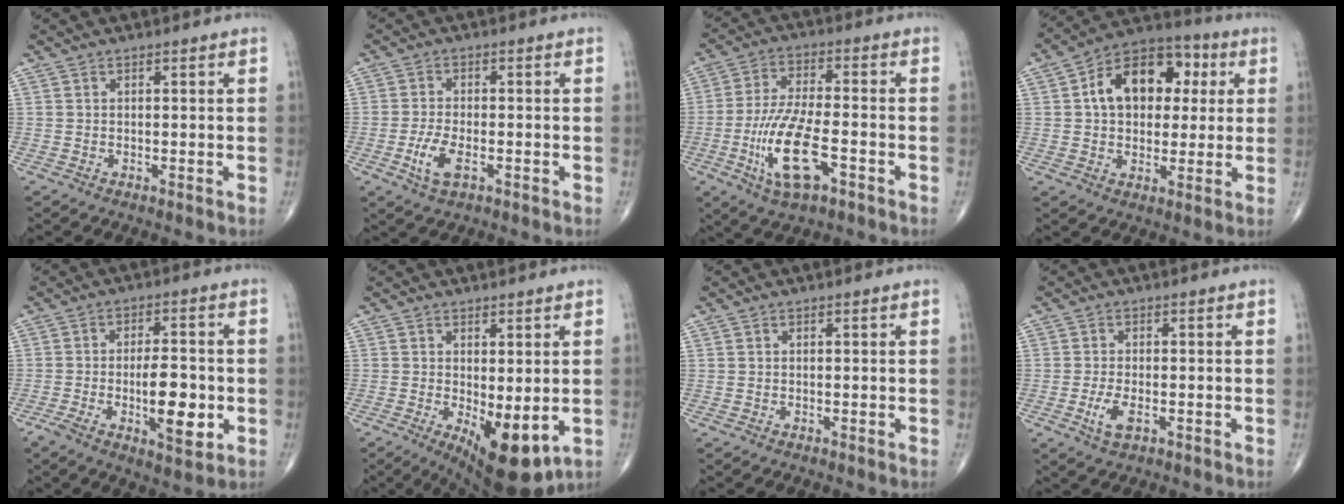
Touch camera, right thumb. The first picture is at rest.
{"total": 5.1, "force": [-1.9, 2.3, 4.2], "torque": [-0.090, 0.005, -0.032]}
{"total": 13.2, "force": [-4.7, 4.7, 11.3], "torque": [-0.231, 0.016, -0.082]}
{"total": 15.7, "force": [3.3, 10.7, 11.0], "torque": [-0.131, 0.020, 0.043]}
{"total": 10.8, "force": [-2.5, 4.0, 9.7], "torque": [-0.153, 0.014, -0.033]}
{"total": 10.4, "force": [-2.3, 4.2, 9.2], "torque": [-0.131, -0.020, -0.018]}
{"total": 0.0}
{"total": 3.9, "force": [-1.4, 1.8, 3.2], "torque": [-0.067, 0.001, -0.021]}